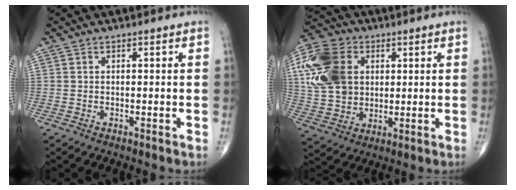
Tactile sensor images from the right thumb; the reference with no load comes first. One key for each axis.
{"total": 17.5, "fx": 4.0, "fy": 13.0, "fz": 11.0, "tx": -0.219, "ty": 0.006, "tz": 0.074}